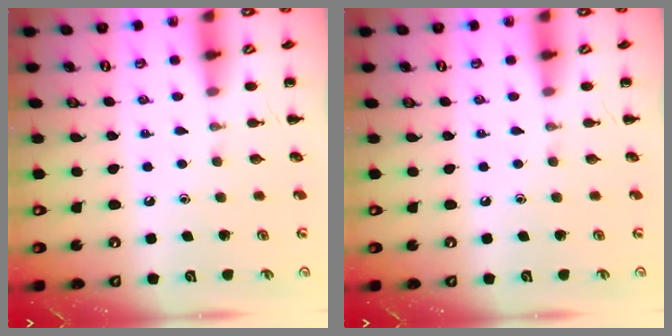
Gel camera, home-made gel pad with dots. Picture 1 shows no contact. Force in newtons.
{"total": 0.0}